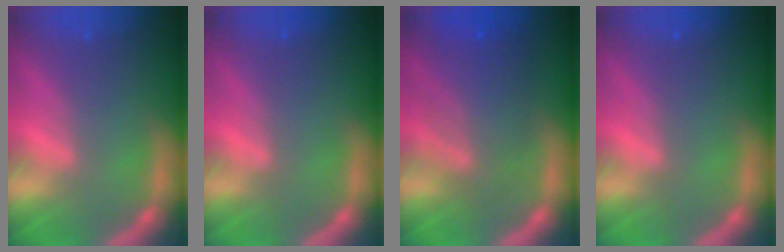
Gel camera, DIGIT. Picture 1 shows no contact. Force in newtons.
{"total": 0.0}
{"total": 6.5}
{"total": 0.0}